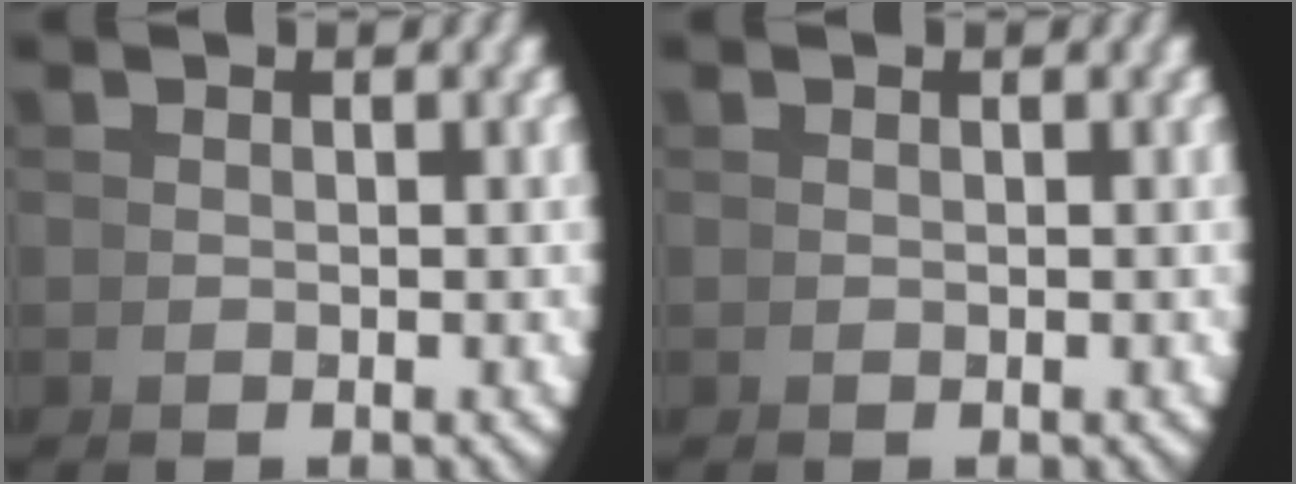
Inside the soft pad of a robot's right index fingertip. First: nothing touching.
{"total": 0.0}